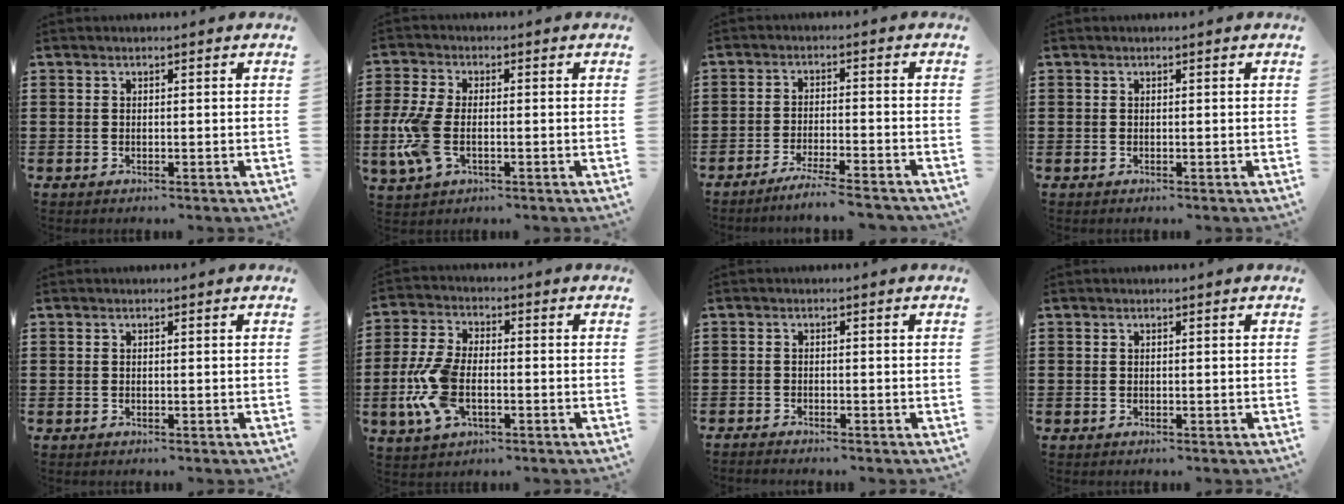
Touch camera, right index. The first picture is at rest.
{"total": 7.4, "force": [-1.4, 3.8, 6.2], "torque": [-0.157, -0.011, -0.030]}
{"total": 4.2, "force": [-3.9, -0.4, 1.5], "torque": [-0.033, -0.008, -0.078]}
{"total": 0.0}
{"total": 0.0}
{"total": 9.1, "force": [-2.3, 4.7, 7.5], "torque": [-0.181, -0.007, -0.046]}
{"total": 1.1, "force": [-1.1, 0.1, 0.0], "torque": [-0.002, 0.002, -0.023]}
{"total": 0.0}